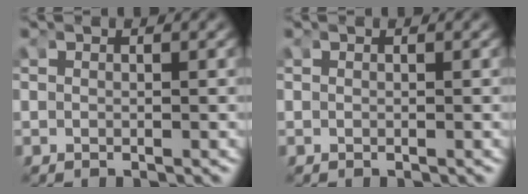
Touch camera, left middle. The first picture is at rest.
{"total": 0.0}